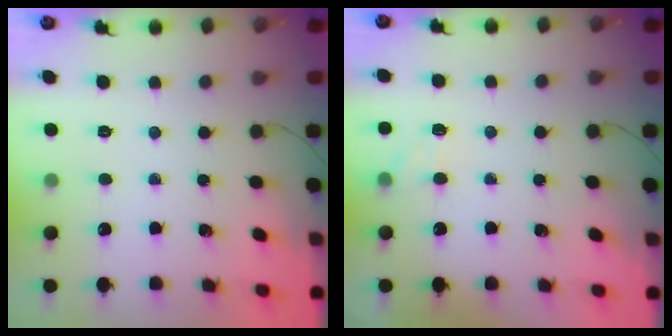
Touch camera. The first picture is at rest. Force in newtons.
{"total": 6.1, "press": 5.9, "slide": 1.6}